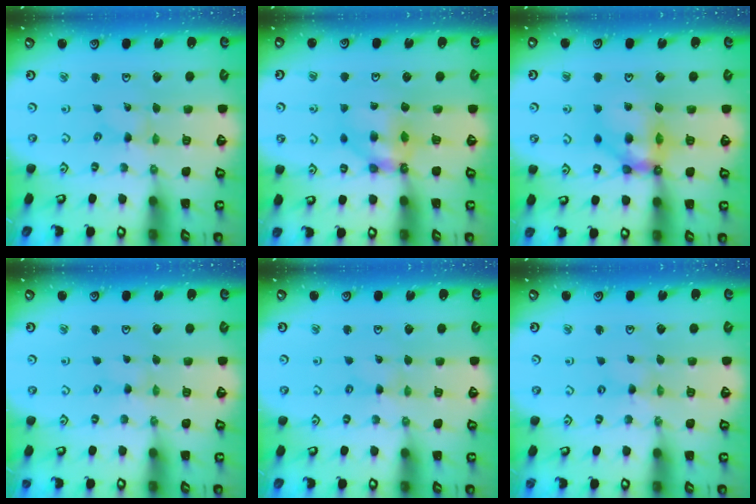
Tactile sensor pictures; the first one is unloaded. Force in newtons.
{"total": 6.7, "press": 6.7, "slide": 0.6}
{"total": 10.4, "press": 10.3, "slide": 1.8}
{"total": 0.0}
{"total": 0.6, "press": 0.6, "slide": 0.2}
{"total": 0.0}